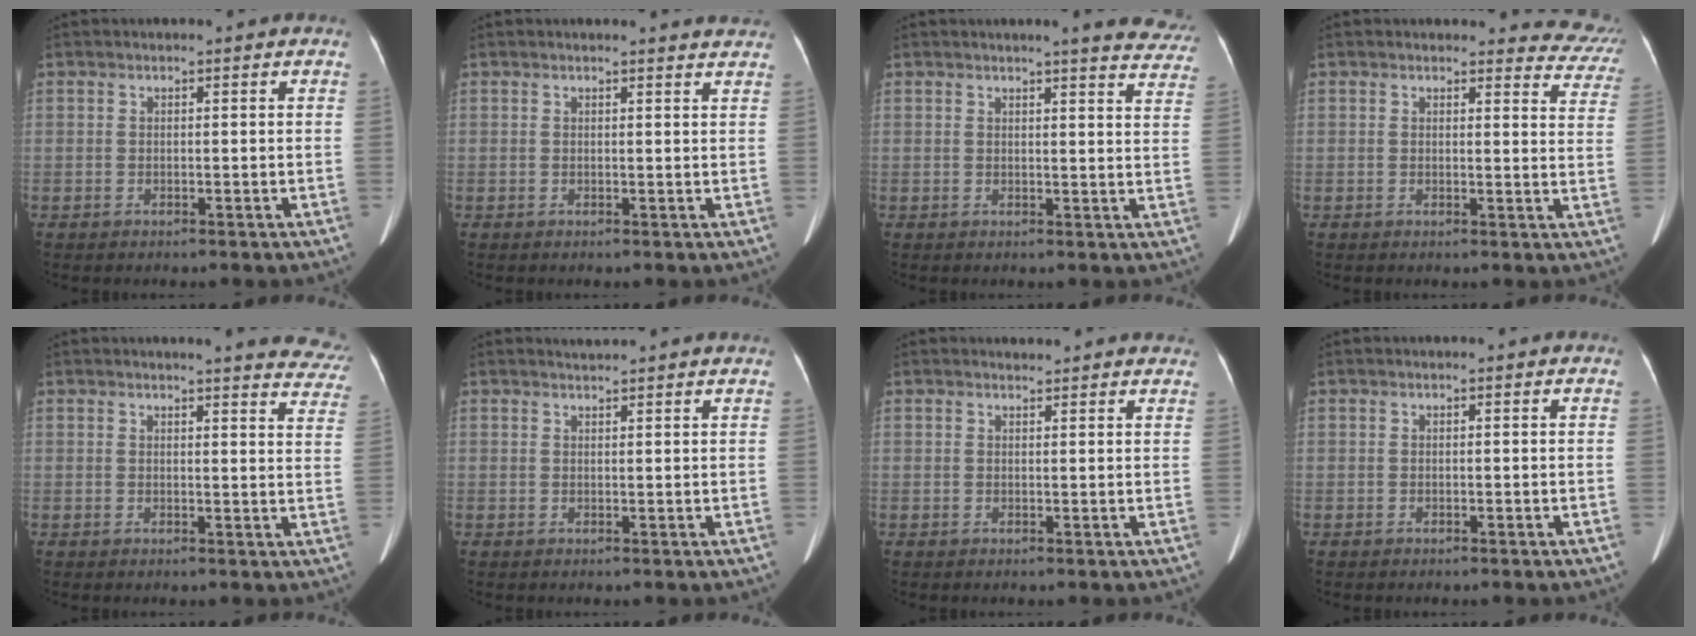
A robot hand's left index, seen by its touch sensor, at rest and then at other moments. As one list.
[{"total": 3.0, "force": [3.0, 0.1, 0.3], "torque": [-0.005, -0.010, 0.017]}, {"total": 11.3, "force": [10.4, 1.3, 4.4], "torque": [-0.024, -0.032, 0.088]}, {"total": 8.0, "force": [7.7, 2.0, -0.5], "torque": [0.048, -0.048, 0.042]}, {"total": 12.3, "force": [11.6, 1.6, 3.7], "torque": [-0.011, -0.057, 0.094]}, {"total": 2.4, "force": [2.4, -0.4, 0.3], "torque": [-0.008, 0.009, 0.033]}, {"total": 4.5, "force": [4.3, 0.9, 0.6], "torque": [-0.005, 0.009, 0.039]}, {"total": 0.0}]